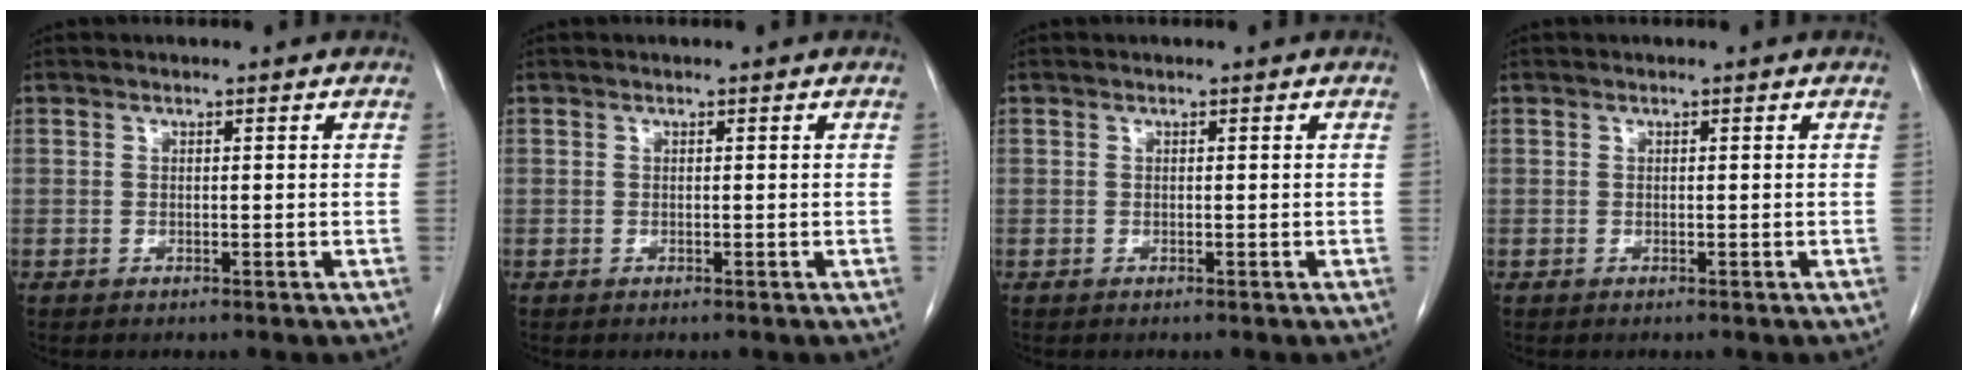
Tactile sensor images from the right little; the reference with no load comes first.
{"total": 0.0}
{"total": 0.0}
{"total": 0.0}